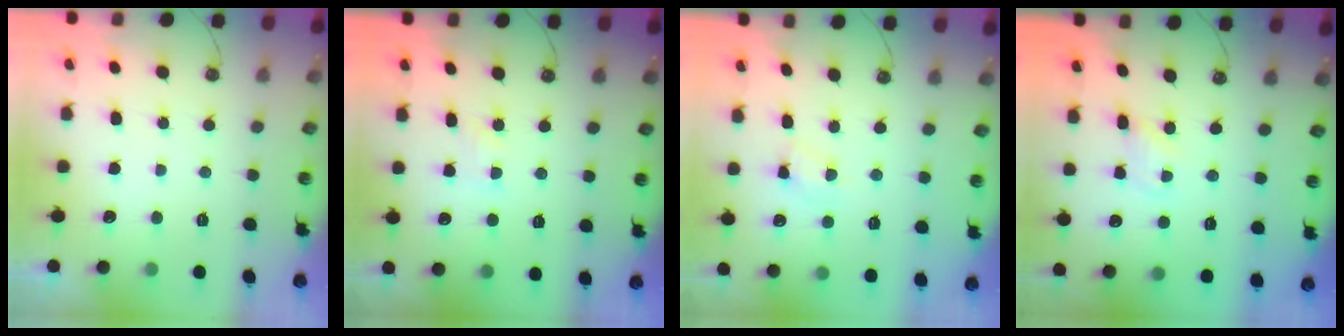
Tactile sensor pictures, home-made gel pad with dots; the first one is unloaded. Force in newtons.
{"total": 4.0, "press": 4.0, "slide": 0.4}
{"total": 4.9, "press": 4.8, "slide": 0.7}
{"total": 1.4, "press": 1.4, "slide": 0.2}